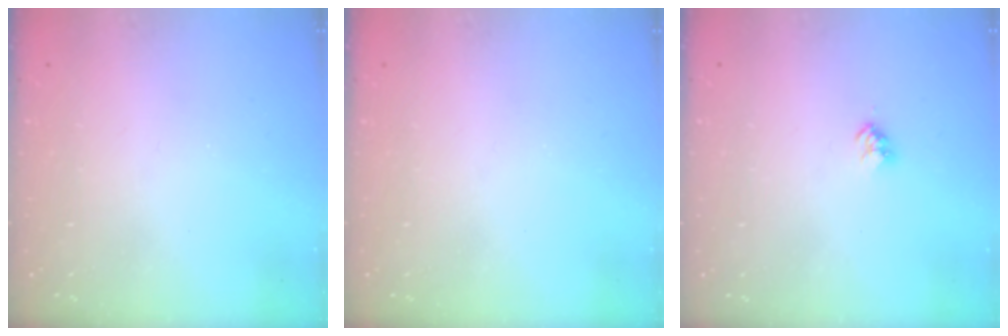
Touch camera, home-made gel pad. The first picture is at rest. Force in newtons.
{"total": 0.0}
{"total": 2.8, "press": 2.8, "slide": 0.4}